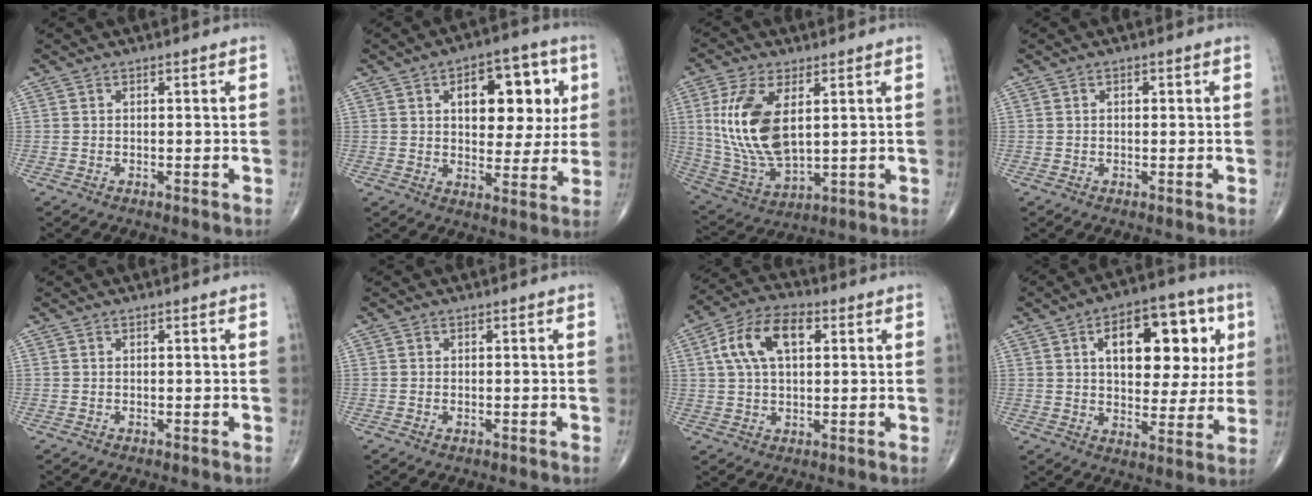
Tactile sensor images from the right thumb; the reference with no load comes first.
{"total": 15.5, "force": [4.2, 8.7, 12.1], "torque": [-0.117, 0.004, 0.062]}
{"total": 16.1, "force": [3.5, 8.1, 13.5], "torque": [-0.276, -0.018, 0.080]}
{"total": 1.2, "force": [0.3, 0.7, 0.9], "torque": [-0.014, 0.001, 0.003]}
{"total": 0.0}
{"total": 0.5, "force": [-0.2, 0.3, 0.4], "torque": [-0.008, 0.004, -0.001]}
{"total": 11.7, "force": [3.2, 6.5, 9.2], "torque": [-0.167, 0.020, 0.052]}
{"total": 19.3, "force": [5.6, 10.4, 15.3], "torque": [-0.168, 0.007, 0.080]}